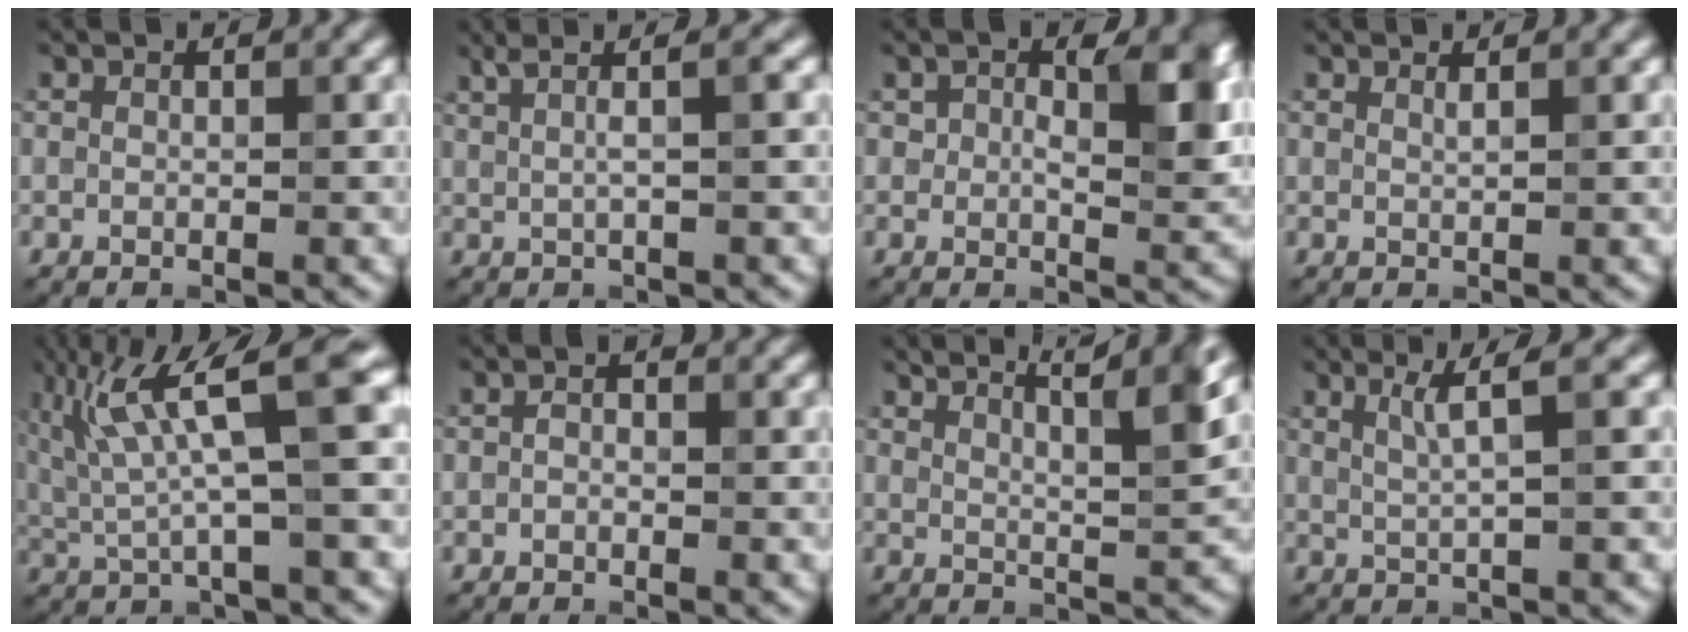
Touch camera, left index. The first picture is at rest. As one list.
[{"total": 4.3, "force": [2.2, 1.5, 3.4], "torque": [-0.038, 0.018, 0.008]}, {"total": 6.9, "force": [1.6, 4.0, 5.5], "torque": [-0.066, -0.001, 0.022]}, {"total": 0.7, "force": [0.5, 0.1, 0.4], "torque": [-0.001, -0.002, 0.009]}, {"total": 8.8, "force": [3.0, 1.4, 8.1], "torque": [-0.155, 0.015, 0.059]}, {"total": 0.8, "force": [-0.4, 0.5, 0.5], "torque": [-0.008, 0.002, -0.008]}, {"total": 5.8, "force": [4.1, 1.0, 4.0], "torque": [-0.044, 0.010, 0.053]}, {"total": 2.9, "force": [1.2, 0.4, 2.6], "torque": [-0.040, 0.004, 0.024]}]